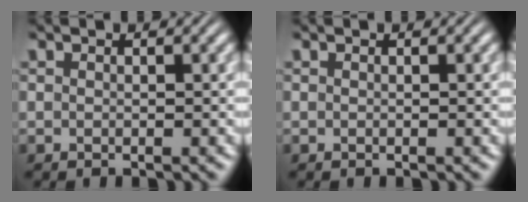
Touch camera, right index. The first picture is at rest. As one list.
[{"total": 0.0}]